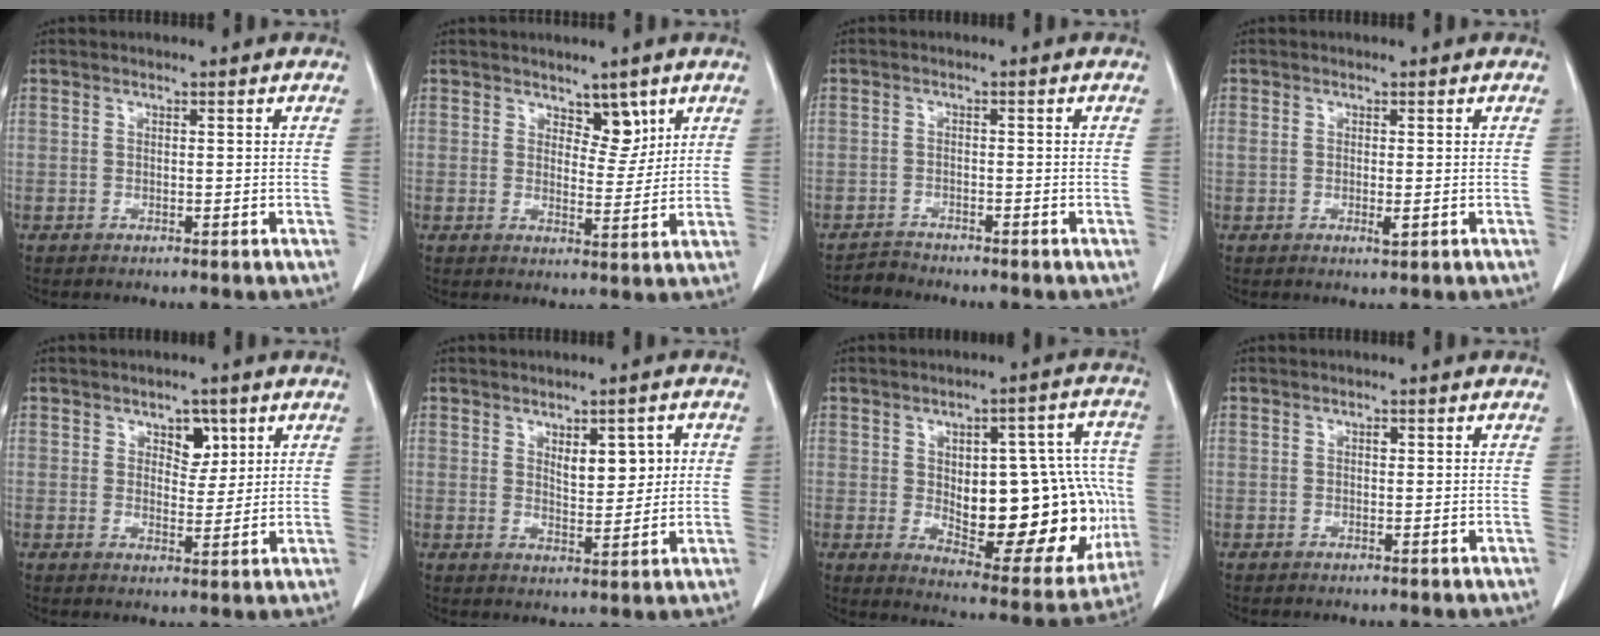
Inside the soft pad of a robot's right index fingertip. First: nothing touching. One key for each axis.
{"total": 4.0, "fx": 2.6, "fy": 2.0, "fz": 2.3, "tx": -0.023, "ty": -0.007, "tz": 0.041}
{"total": 1.9, "fx": -1.8, "fy": 0.0, "fz": -0.6, "tx": 0.014, "ty": -0.008, "tz": -0.034}
{"total": 1.8, "fx": -0.1, "fy": 0.7, "fz": 1.6, "tx": -0.031, "ty": -0.004, "tz": 0.001}
{"total": 4.5, "fx": 2.2, "fy": 2.8, "fz": 2.8, "tx": -0.034, "ty": 0.005, "tz": 0.034}
{"total": 5.5, "fx": 1.6, "fy": 2.3, "fz": 4.7, "tx": -0.070, "ty": 0.003, "tz": 0.031}
{"total": 23.6, "fx": -1.6, "fy": 9.5, "fz": 21.5, "tx": -0.247, "ty": 0.021, "tz": 0.011}
{"total": 0.5, "fx": 0.1, "fy": 0.3, "fz": 0.4, "tx": -0.008, "ty": 0.001, "tz": 0.002}